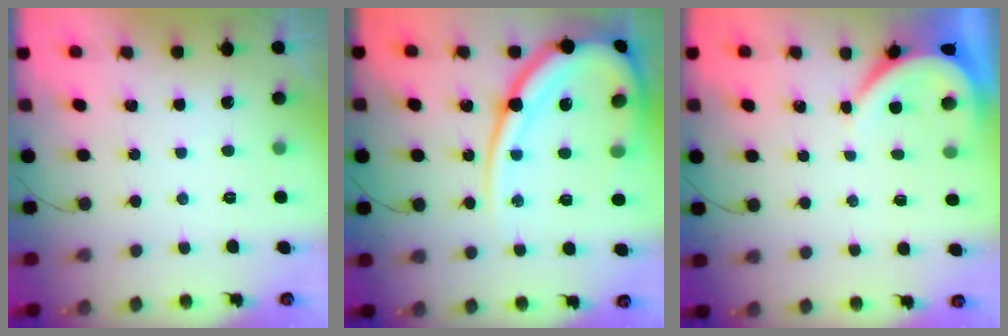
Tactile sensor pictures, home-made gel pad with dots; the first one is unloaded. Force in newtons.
{"total": 20.2, "press": 20.1, "slide": 2.3}
{"total": 4.7, "press": 4.7, "slide": 0.4}